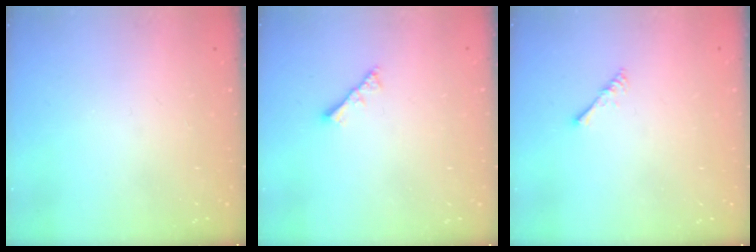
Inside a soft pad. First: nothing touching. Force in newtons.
{"total": 2.8, "press": 2.8, "slide": 0.6}
{"total": 1.7, "press": 1.6, "slide": 0.4}